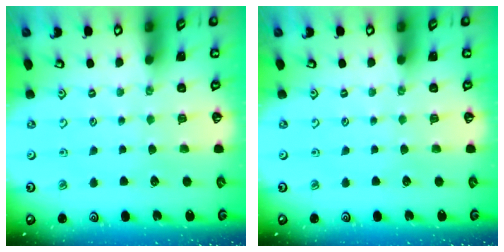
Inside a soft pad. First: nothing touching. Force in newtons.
{"total": 0.0}